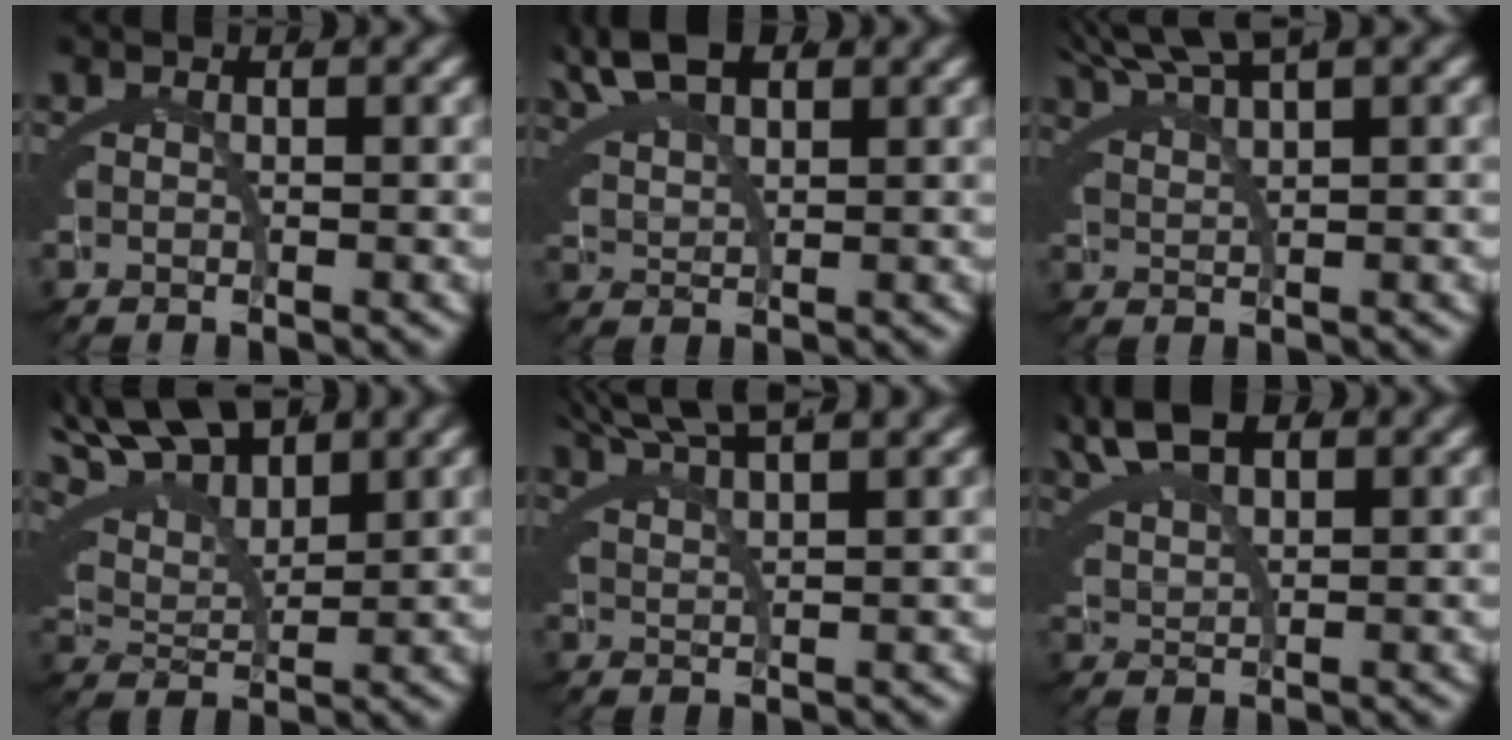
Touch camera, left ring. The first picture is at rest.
{"total": 4.2, "force": [3.7, 0.5, 2.0], "torque": [-0.042, 0.006, 0.072]}
{"total": 3.9, "force": [3.5, -1.3, 1.0], "torque": [-0.006, 0.016, 0.065]}
{"total": 7.5, "force": [5.9, 2.7, 3.7], "torque": [-0.071, 0.027, 0.092]}
{"total": 4.5, "force": [4.2, -1.2, 1.3], "torque": [-0.011, 0.016, 0.074]}
{"total": 4.2, "force": [3.7, 0.5, 2.0], "torque": [-0.045, 0.006, 0.072]}